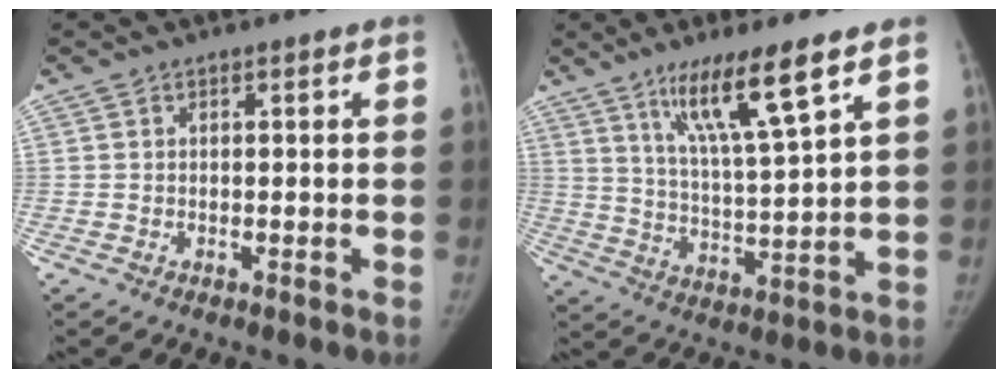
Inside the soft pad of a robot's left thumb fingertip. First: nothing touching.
{"total": 12.3, "force": [7.6, 0.9, 9.6], "torque": [-0.176, -0.045, 0.143]}